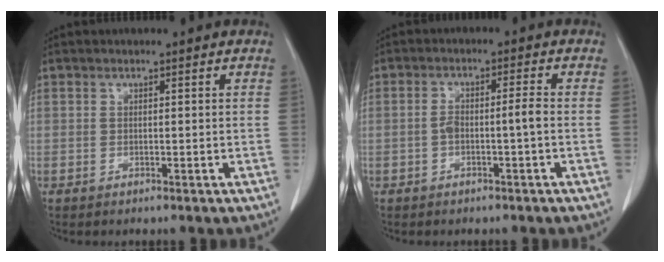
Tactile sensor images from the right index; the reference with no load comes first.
{"total": 3.2, "force": [-0.8, 0.3, 3.0], "torque": [-0.053, 0.015, -0.009]}